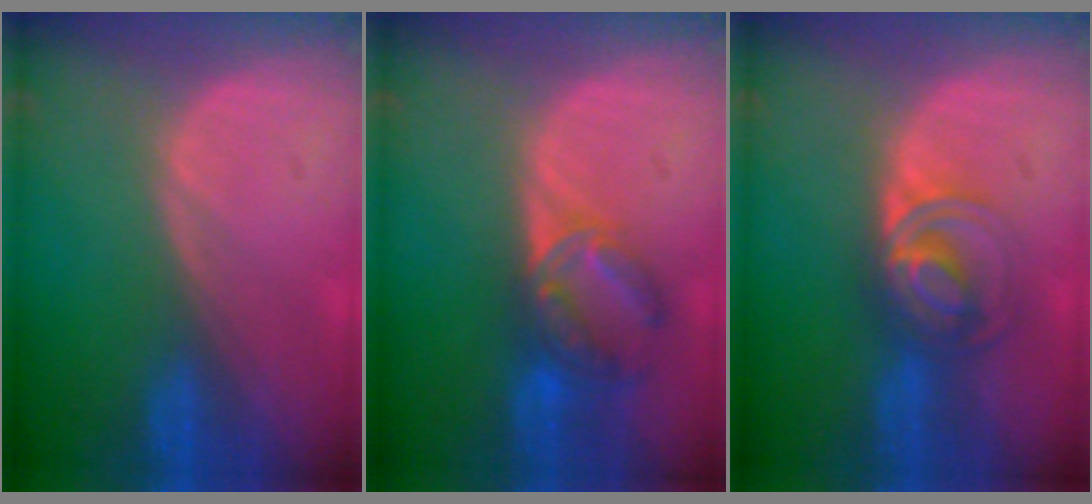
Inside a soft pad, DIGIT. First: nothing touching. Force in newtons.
{"total": 7.3, "press": 6.0, "slide": 4.1}
{"total": 6.6, "press": 5.8, "slide": 3.2}